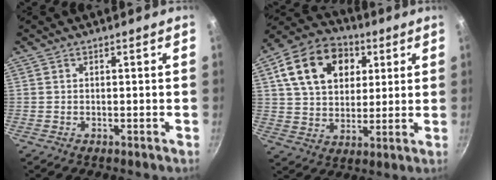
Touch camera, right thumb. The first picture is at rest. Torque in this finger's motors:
{"motor_torque": [-0.64, 1.54, 0.77, 0.49, 0.14]}